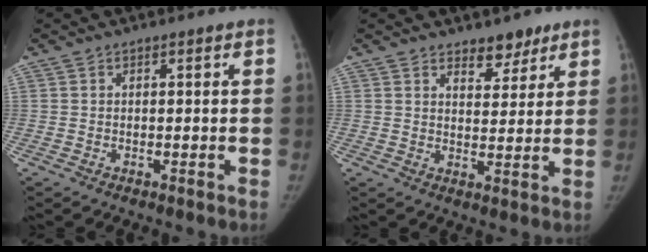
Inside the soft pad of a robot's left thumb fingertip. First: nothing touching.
{"total": 5.1, "force": [3.8, 2.7, 2.0], "torque": [0.003, -0.027, 0.059]}